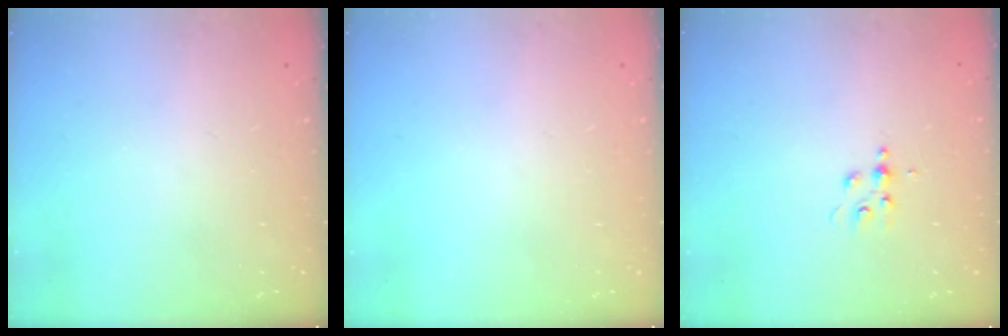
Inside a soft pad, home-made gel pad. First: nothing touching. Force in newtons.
{"total": 0.0}
{"total": 3.5, "press": 3.5, "slide": 0.3}